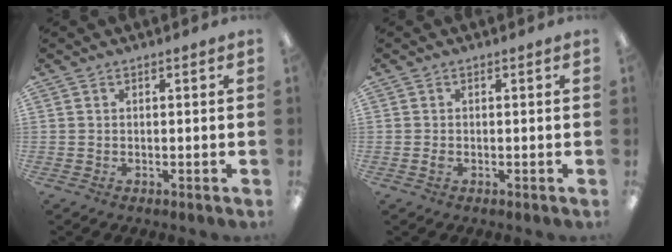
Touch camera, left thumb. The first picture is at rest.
{"total": 0.9, "force": [-0.3, 0.7, 0.6], "torque": [-0.012, 0.001, -0.006]}